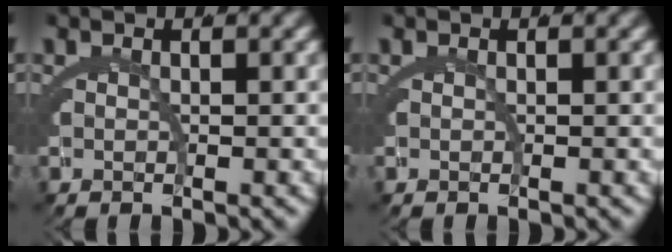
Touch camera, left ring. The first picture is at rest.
{"total": 0.0}